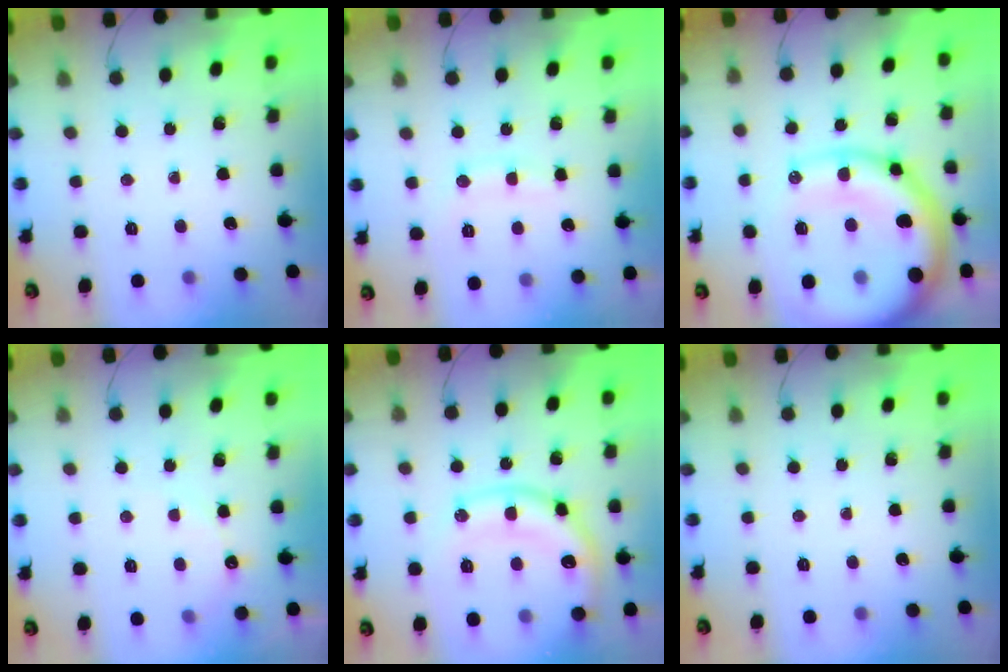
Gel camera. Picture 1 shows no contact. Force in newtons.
{"total": 7.4, "press": 7.3, "slide": 0.9}
{"total": 24.1, "press": 23.8, "slide": 3.9}
{"total": 6.8, "press": 6.8, "slide": 1.1}
{"total": 17.0, "press": 16.9, "slide": 1.5}
{"total": 0.0}